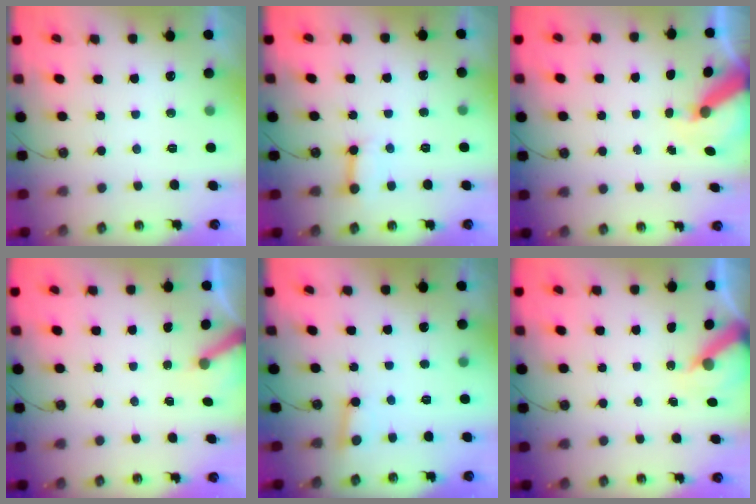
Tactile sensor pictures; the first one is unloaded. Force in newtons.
{"total": 6.2, "press": 6.2, "slide": 0.9}
{"total": 8.1, "press": 8.1, "slide": 0.8}
{"total": 3.3, "press": 3.3, "slide": 0.3}
{"total": 2.4, "press": 2.3, "slide": 0.6}
{"total": 6.1, "press": 6.1, "slide": 0.6}